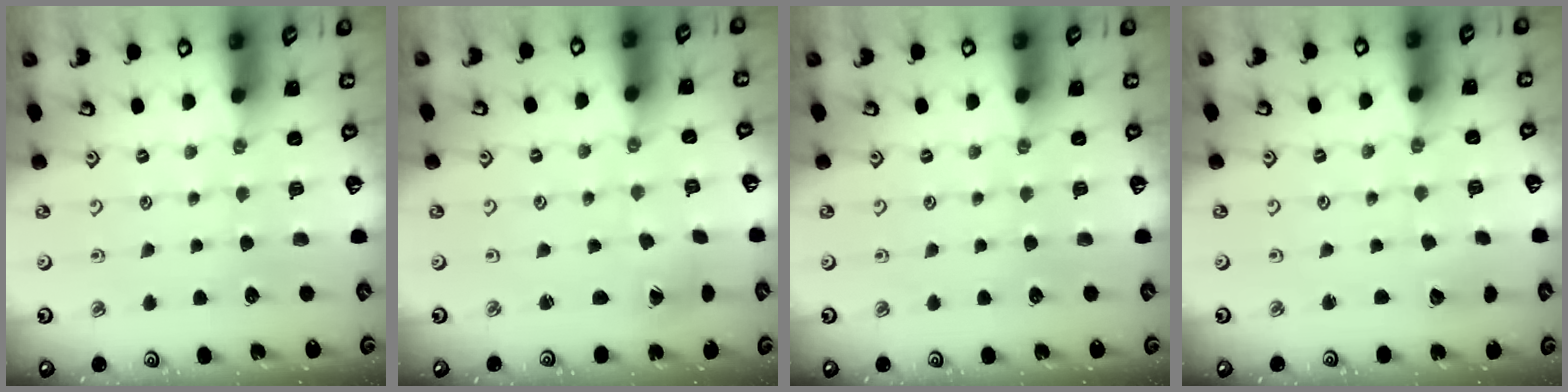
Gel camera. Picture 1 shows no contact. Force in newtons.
{"total": 0.7, "press": 0.7, "slide": 0.1}
{"total": 0.0}
{"total": 1.8, "press": 1.8, "slide": 0.1}